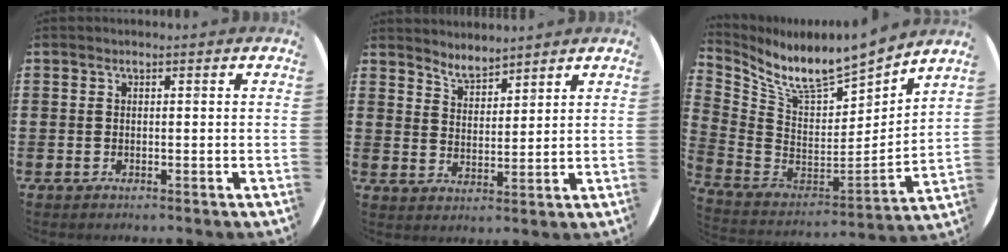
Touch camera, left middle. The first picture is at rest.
{"total": 3.7, "force": [3.6, 0.5, 0.0], "torque": [-0.009, -0.017, 0.068]}
{"total": 9.7, "force": [8.4, 2.0, 4.3], "torque": [-0.122, -0.070, 0.146]}